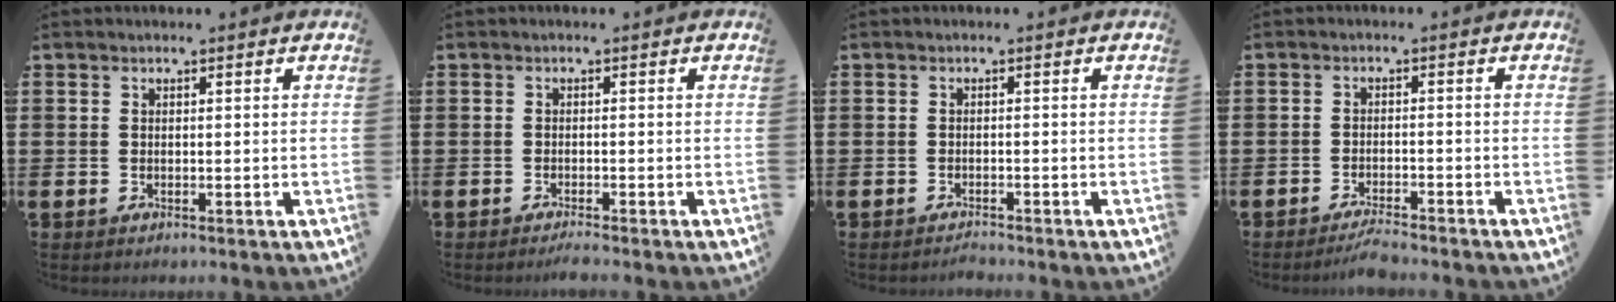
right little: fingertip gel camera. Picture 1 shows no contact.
{"total": 0.9, "force": [-0.8, 0.0, 0.5], "torque": [-0.008, -0.003, -0.015]}
{"total": 0.9, "force": [-0.9, 0.0, 0.1], "torque": [0.004, -0.004, -0.021]}
{"total": 2.2, "force": [-2.1, -0.1, 0.8], "torque": [-0.014, 0.007, -0.042]}